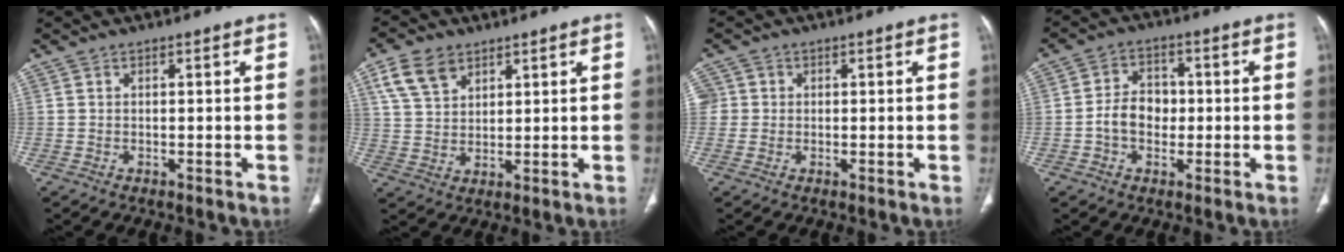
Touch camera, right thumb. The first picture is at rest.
{"total": 7.9, "force": [4.4, 5.0, 4.1], "torque": [-0.067, -0.011, 0.091]}
{"total": 3.0, "force": [0.2, 3.0, 0.4], "torque": [0.011, 0.009, 0.004]}
{"total": 6.7, "force": [-0.9, 5.1, 4.2], "torque": [-0.053, 0.021, -0.023]}